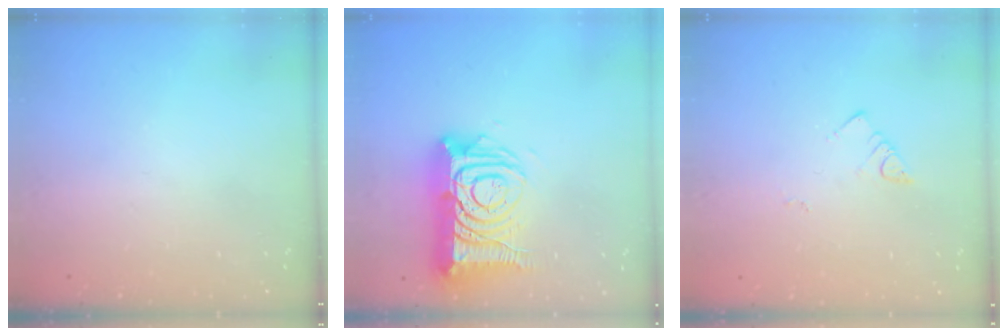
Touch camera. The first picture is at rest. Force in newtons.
{"total": 18.4, "press": 18.2, "slide": 2.0}
{"total": 2.7, "press": 2.7, "slide": 0.6}